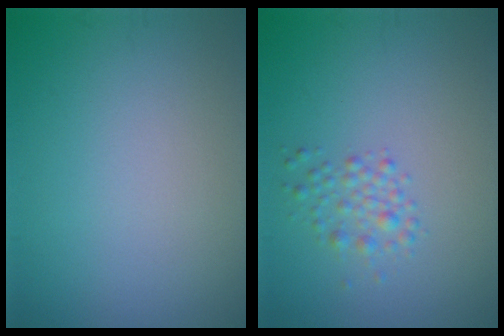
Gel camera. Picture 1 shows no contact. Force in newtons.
{"total": 1.8, "press": 1.8, "slide": 0.1}